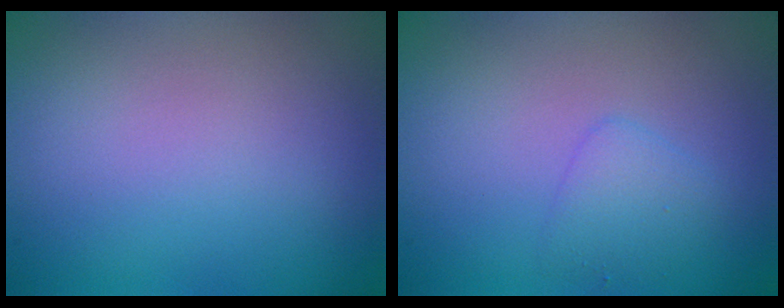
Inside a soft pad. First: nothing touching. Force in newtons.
{"total": 1.7, "press": 1.7, "slide": 0.2}